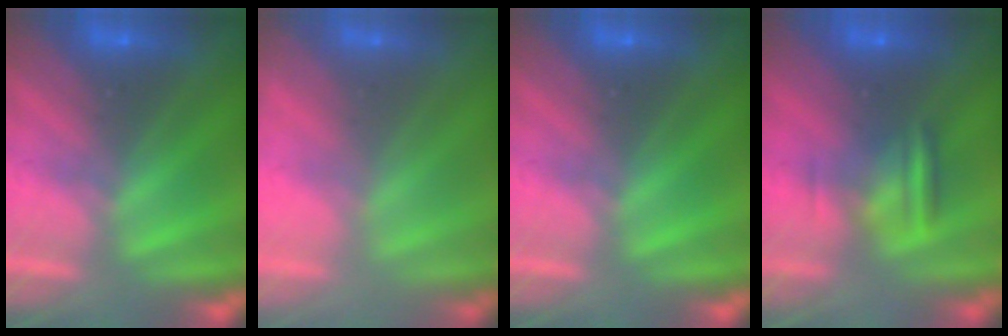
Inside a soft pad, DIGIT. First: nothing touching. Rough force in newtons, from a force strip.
{"total": 2.1}
{"total": 0.0}
{"total": 8.2}